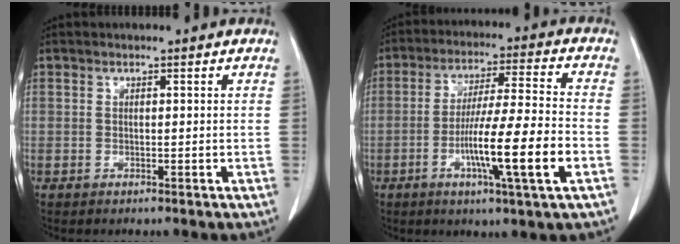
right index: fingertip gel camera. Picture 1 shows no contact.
{"total": 13.1, "force": [-4.3, -0.4, 12.4], "torque": [-0.220, -0.007, -0.077]}